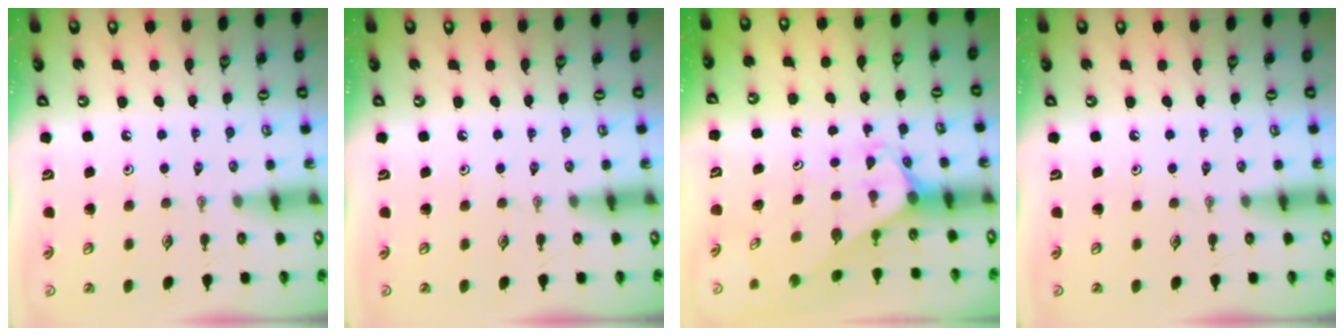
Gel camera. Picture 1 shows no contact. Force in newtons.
{"total": 0.0}
{"total": 1.8, "press": 1.8, "slide": 0.1}
{"total": 0.0}